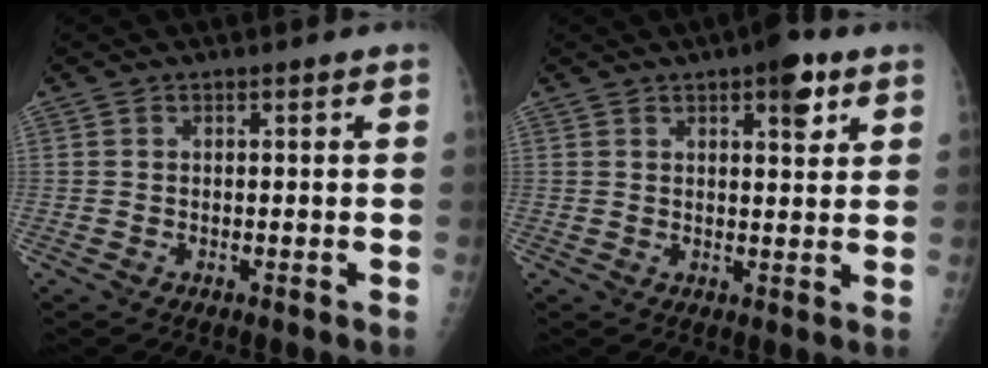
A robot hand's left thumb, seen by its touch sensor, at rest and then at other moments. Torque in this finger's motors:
{"motor_torque": [0.60, 0.46, 0.66, -0.24, 0.01]}